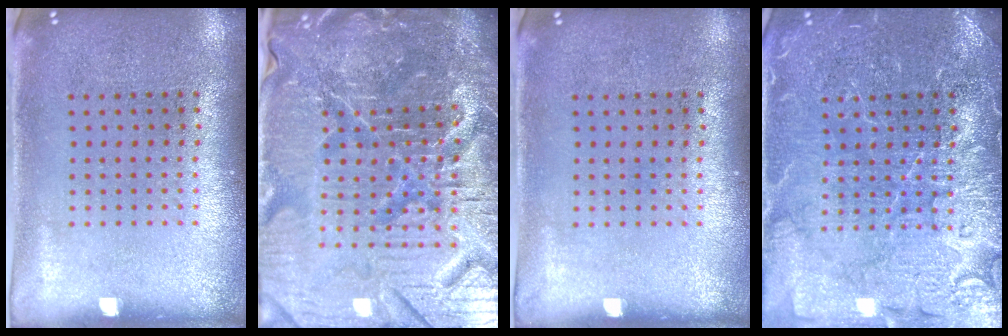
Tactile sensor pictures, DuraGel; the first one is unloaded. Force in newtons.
{"total": 7.4, "press": 6.5, "slide": 3.5}
{"total": 0.0}
{"total": 6.5, "press": 6.4, "slide": 1.0}